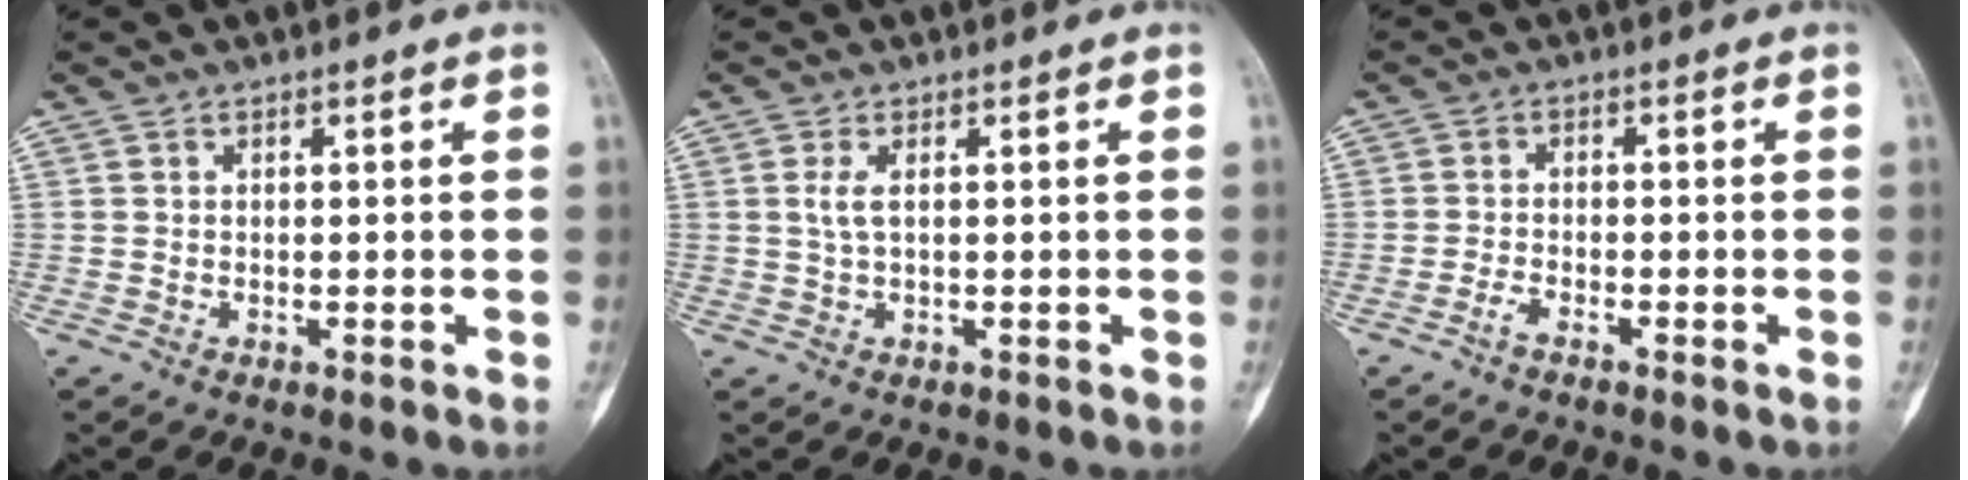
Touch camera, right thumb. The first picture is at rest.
{"total": 2.2, "force": [0.5, 0.9, 2.0], "torque": [-0.044, 0.002, 0.012]}
{"total": 1.9, "force": [-1.5, 0.7, 1.0], "torque": [-0.023, 0.010, -0.032]}